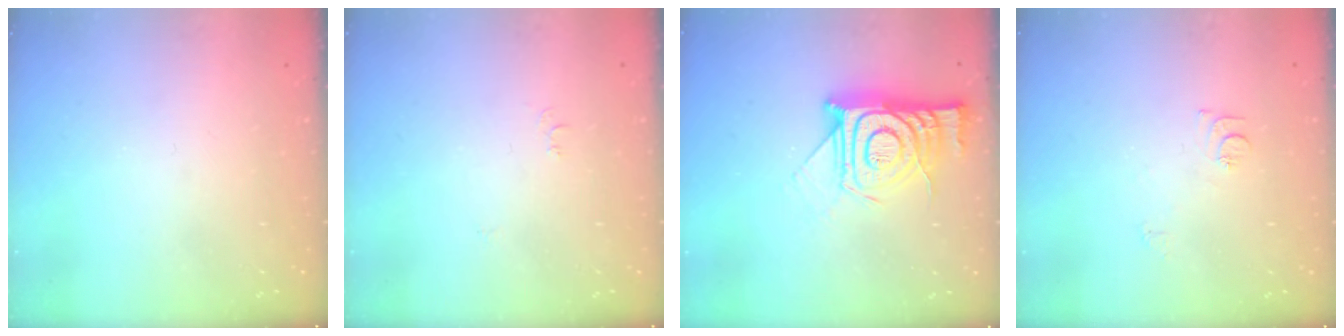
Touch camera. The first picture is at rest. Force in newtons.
{"total": 4.3, "press": 4.3, "slide": 0.6}
{"total": 15.2, "press": 15.1, "slide": 1.1}
{"total": 6.7, "press": 6.7, "slide": 0.8}